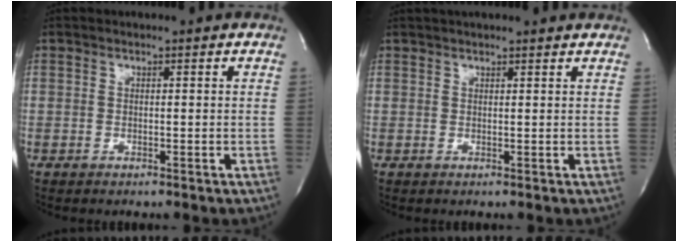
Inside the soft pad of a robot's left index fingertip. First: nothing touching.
{"total": 7.2, "force": [6.6, 1.0, 2.7], "torque": [-0.039, 0.031, 0.080]}